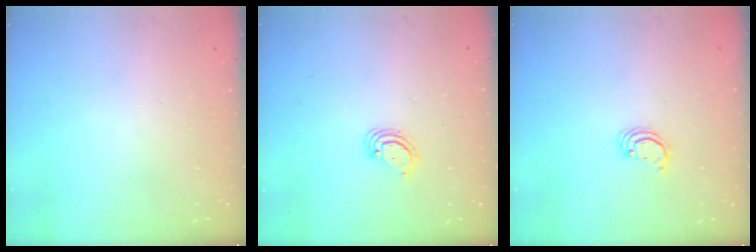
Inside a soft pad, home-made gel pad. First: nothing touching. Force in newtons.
{"total": 2.9, "press": 2.9, "slide": 0.2}
{"total": 2.2, "press": 2.2, "slide": 0.2}